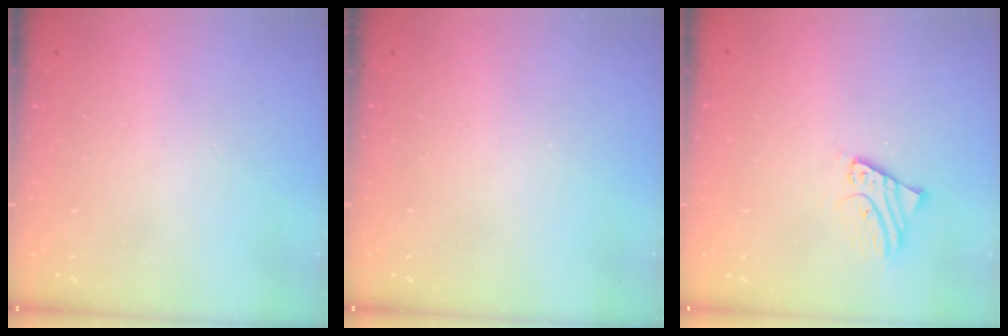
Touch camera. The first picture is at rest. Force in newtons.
{"total": 0.0}
{"total": 2.4, "press": 2.4, "slide": 0.1}